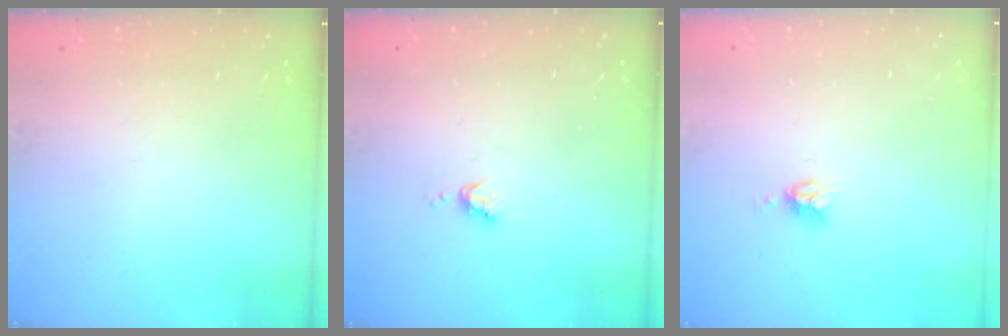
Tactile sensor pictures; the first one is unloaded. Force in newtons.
{"total": 3.8, "press": 3.7, "slide": 0.6}
{"total": 4.7, "press": 4.6, "slide": 0.4}